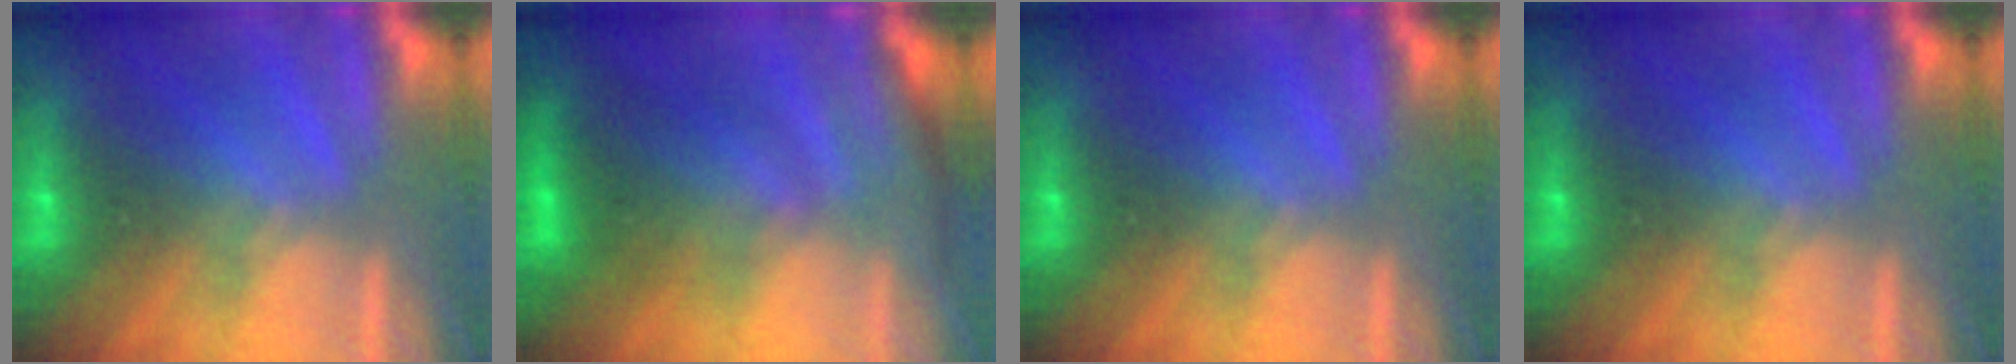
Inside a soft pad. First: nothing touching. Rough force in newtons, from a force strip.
{"total": 2.4}
{"total": 0.0}
{"total": 0.0}